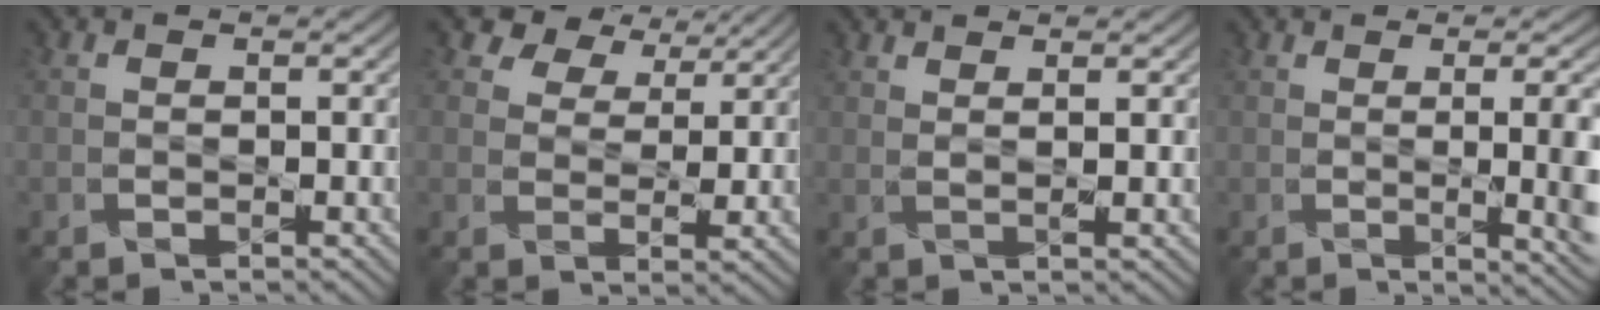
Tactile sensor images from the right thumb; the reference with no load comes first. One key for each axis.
{"total": 6.5, "fx": 5.2, "fy": 3.2, "fz": 2.2, "tx": -0.042, "ty": 0.010, "tz": 0.087}
{"total": 2.2, "fx": 2.0, "fy": -0.9, "fz": 0.6, "tx": -0.017, "ty": 0.010, "tz": 0.041}
{"total": 8.5, "fx": 0.0, "fy": 2.2, "fz": 8.2, "tx": -0.076, "ty": 0.017, "tz": 0.009}